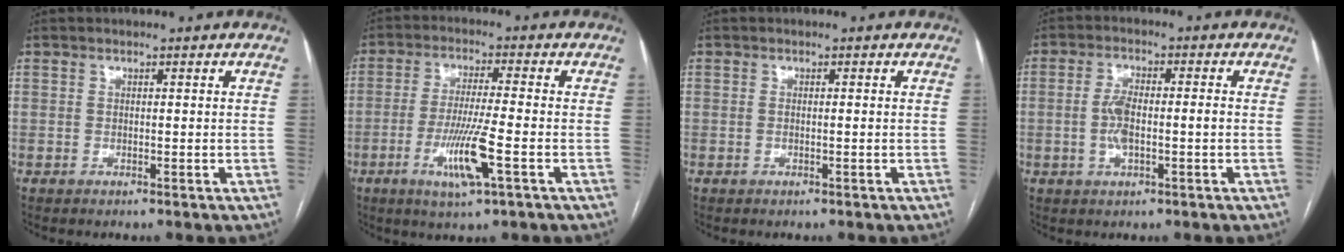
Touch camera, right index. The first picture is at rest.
{"total": 8.8, "force": [-3.2, -0.1, 8.2], "torque": [-0.160, -0.015, -0.058]}
{"total": 0.7, "force": [-0.1, 0.0, 0.7], "torque": [-0.018, -0.001, 0.001]}
{"total": 5.4, "force": [-0.8, 1.6, 5.1], "torque": [-0.111, 0.009, -0.013]}